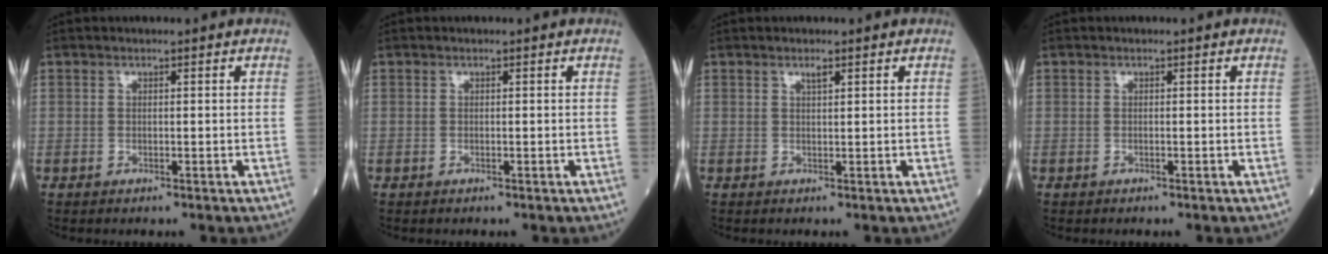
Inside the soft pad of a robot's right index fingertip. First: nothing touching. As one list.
[{"total": 0.0}, {"total": 1.0, "force": [0.8, 0.1, 0.5], "torque": [-0.015, 0.003, 0.016]}, {"total": 0.0}]